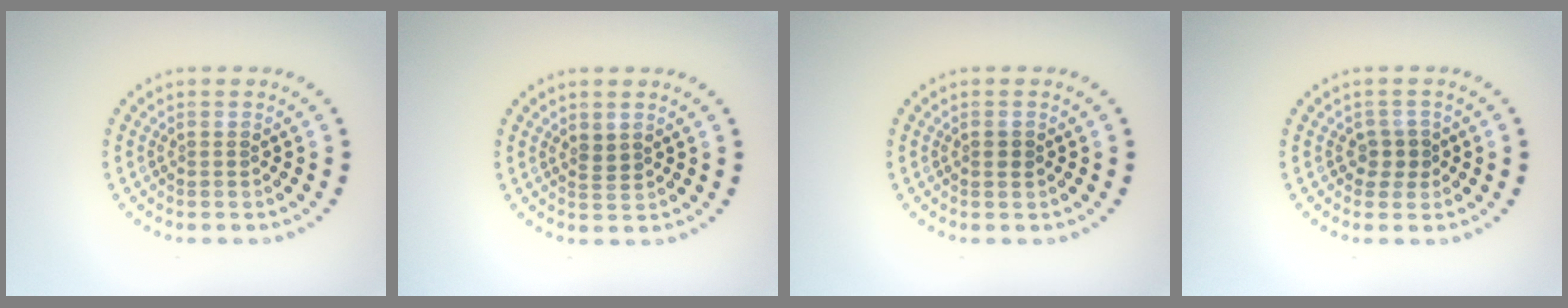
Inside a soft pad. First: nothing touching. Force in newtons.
{"total": 1.1, "press": 1.0, "slide": 0.6}
{"total": 0.9, "press": 0.9, "slide": 0.1}
{"total": 1.6, "press": 1.4, "slide": 0.9}